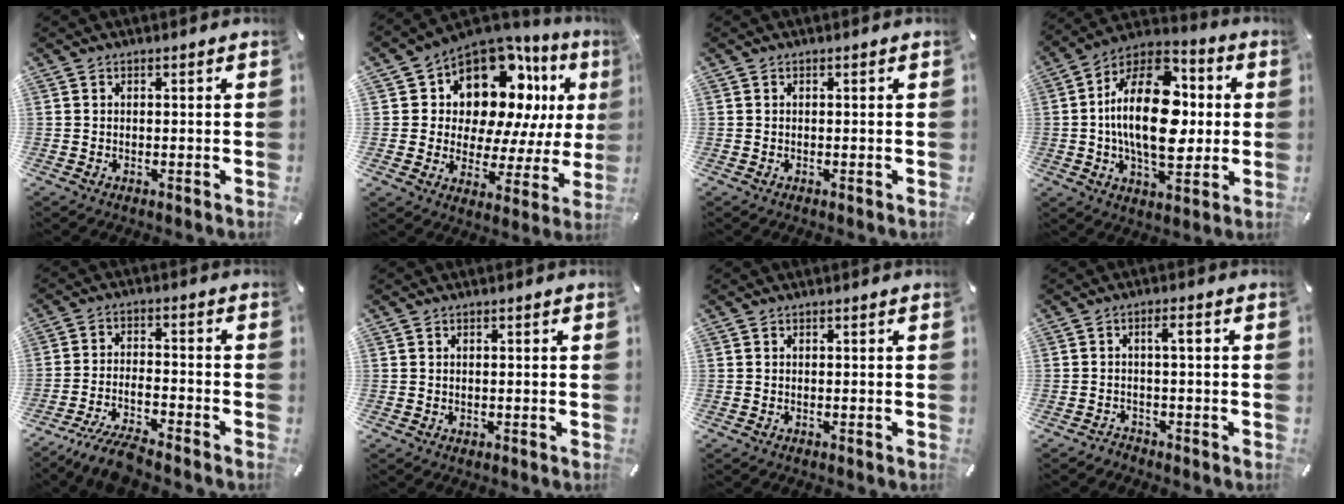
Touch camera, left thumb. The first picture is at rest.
{"total": 15.4, "force": [8.1, 10.1, 8.5], "torque": [-0.127, -0.067, 0.143]}
{"total": 0.0}
{"total": 23.1, "force": [1.0, 13.4, 18.8], "torque": [-0.360, 0.002, 0.011]}
{"total": 8.6, "force": [-7.4, 1.5, 4.2], "torque": [-0.080, 0.028, -0.142]}
{"total": 0.6, "force": [-0.1, 0.6, 0.3], "torque": [-0.005, 0.002, -0.002]}
{"total": 0.0}
{"total": 2.5, "force": [-0.6, 1.1, 2.2], "torque": [-0.048, 0.015, -0.018]}